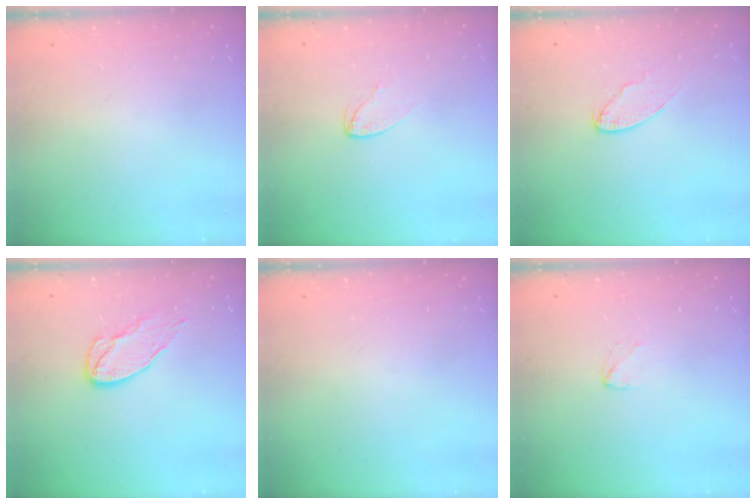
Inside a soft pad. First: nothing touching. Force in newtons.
{"total": 3.9, "press": 3.9, "slide": 0.4}
{"total": 6.1, "press": 6.0, "slide": 0.6}
{"total": 8.9, "press": 8.9, "slide": 0.3}
{"total": 0.0}
{"total": 2.2, "press": 2.2, "slide": 0.1}